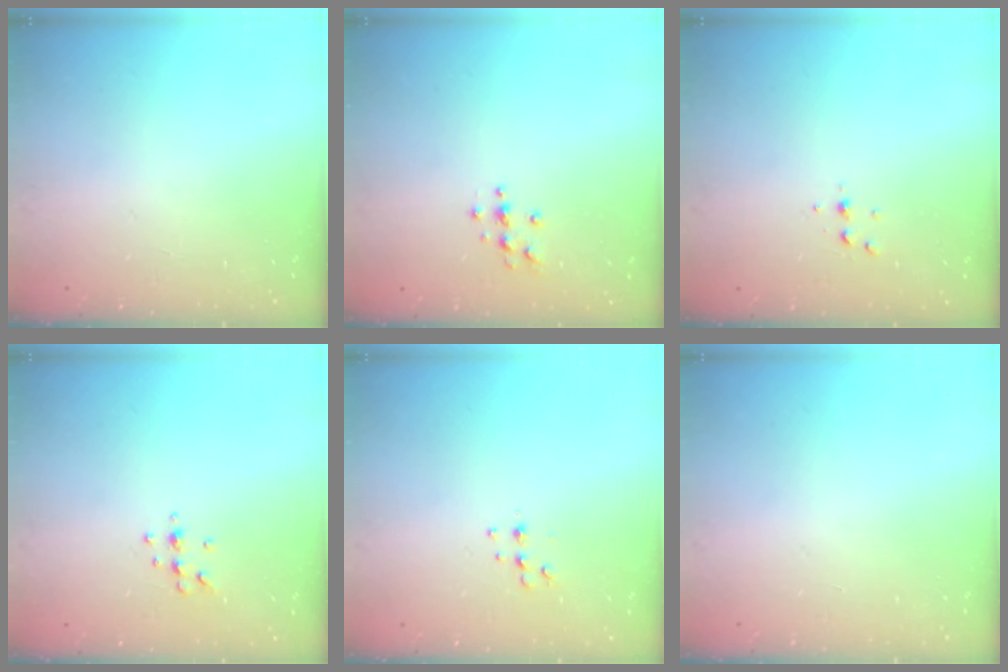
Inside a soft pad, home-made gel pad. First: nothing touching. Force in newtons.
{"total": 3.5, "press": 3.4, "slide": 0.5}
{"total": 3.1, "press": 3.1, "slide": 0.5}
{"total": 4.7, "press": 4.6, "slide": 1.1}
{"total": 5.3, "press": 5.2, "slide": 0.8}
{"total": 0.0}